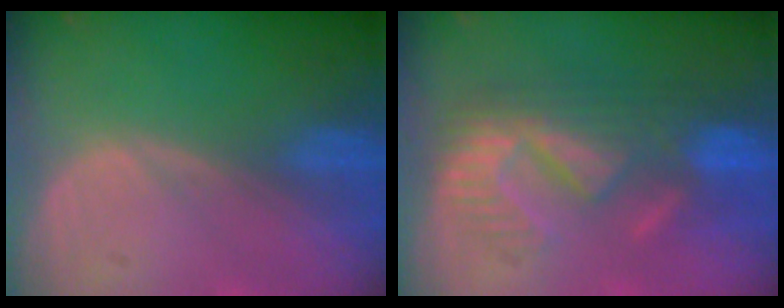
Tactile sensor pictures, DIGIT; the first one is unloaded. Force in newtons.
{"total": 9.2, "press": 8.9, "slide": 2.1}